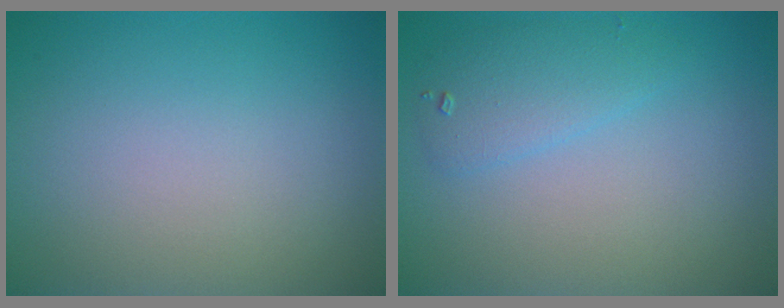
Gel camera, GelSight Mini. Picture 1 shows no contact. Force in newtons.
{"total": 2.4, "press": 2.4, "slide": 0.1}